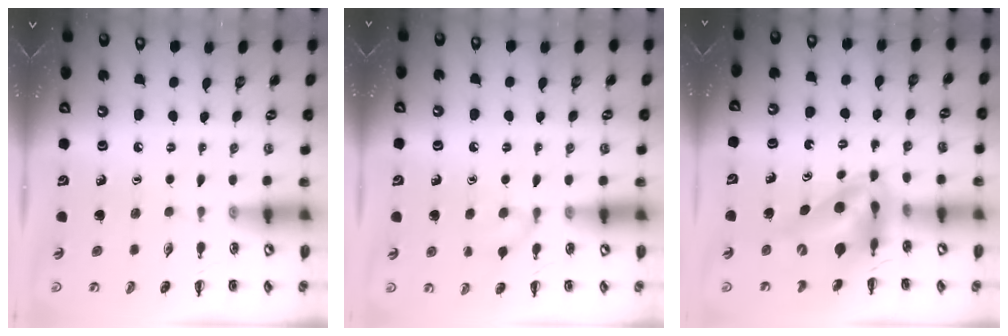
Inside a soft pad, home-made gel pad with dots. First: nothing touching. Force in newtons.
{"total": 6.9, "press": 6.4, "slide": 2.4}
{"total": 10.4, "press": 9.9, "slide": 3.1}